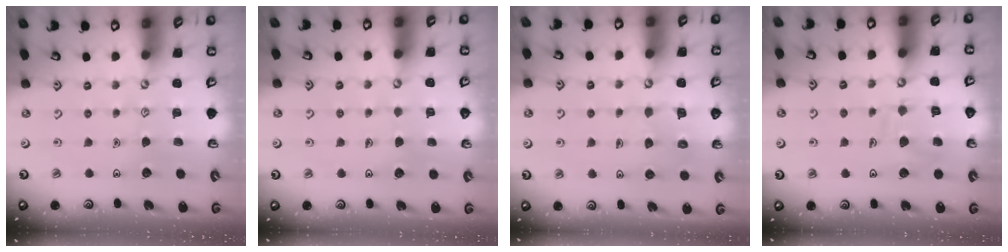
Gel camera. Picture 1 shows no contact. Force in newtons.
{"total": 2.9, "press": 2.9, "slide": 0.2}
{"total": 4.4, "press": 4.4, "slide": 0.3}
{"total": 9.9, "press": 9.9, "slide": 0.7}